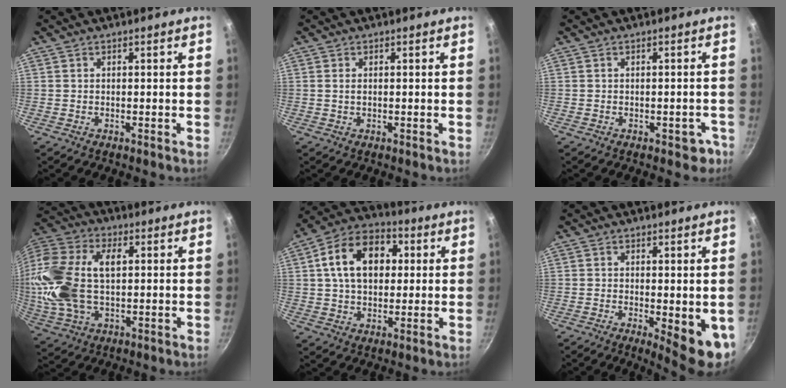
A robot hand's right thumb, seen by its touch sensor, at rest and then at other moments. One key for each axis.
{"total": 1.1, "fx": 0.2, "fy": 0.6, "fz": 0.9, "tx": -0.016, "ty": 0.001, "tz": 0.002}
{"total": 3.4, "fx": -1.6, "fy": 2.2, "fz": 2.0, "tx": 0.000, "ty": 0.026, "tz": -0.005}
{"total": 21.1, "fx": 2.2, "fy": 12.7, "fz": 16.7, "tx": -0.349, "ty": 0.019, "tz": 0.036}
{"total": 15.5, "fx": 3.2, "fy": 10.7, "fz": 10.7, "tx": -0.148, "ty": 0.020, "tz": 0.039}
{"total": 8.4, "fx": -1.2, "fy": 2.7, "fz": 7.8, "tx": -0.087, "ty": -0.010, "tz": -0.007}